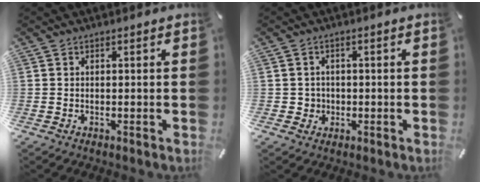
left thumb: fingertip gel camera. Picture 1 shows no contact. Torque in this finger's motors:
{"motor_torque": [-0.35, -0.09, 0.01, 0.12, -0.05]}